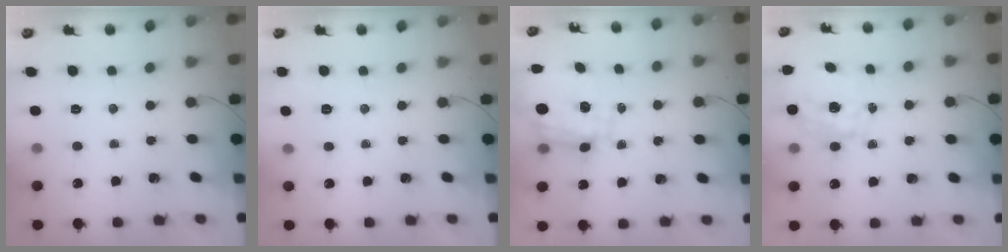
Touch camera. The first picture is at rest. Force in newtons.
{"total": 2.2, "press": 0.9, "slide": 2.0}
{"total": 3.4, "press": 3.1, "slide": 1.4}
{"total": 0.9, "press": 0.7, "slide": 0.6}